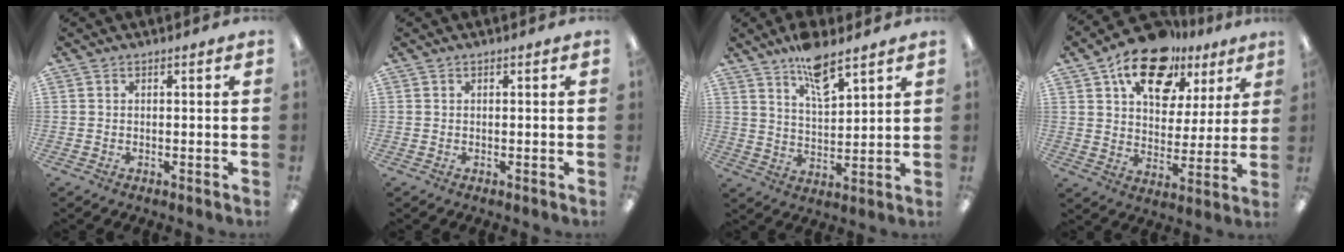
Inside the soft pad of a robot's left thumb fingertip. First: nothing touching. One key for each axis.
{"total": 0.0}
{"total": 9.5, "fx": 7.2, "fy": 3.0, "fz": 5.4, "tx": -0.092, "ty": -0.039, "tz": 0.126}
{"total": 17.5, "fx": 11.4, "fy": 9.9, "fz": 8.8, "tx": -0.140, "ty": -0.057, "tz": 0.201}